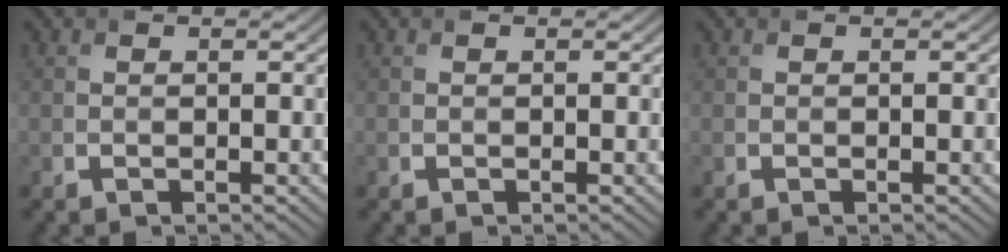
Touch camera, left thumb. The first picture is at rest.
{"total": 0.0}
{"total": 0.0}